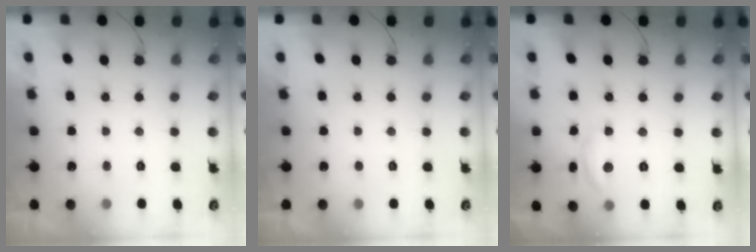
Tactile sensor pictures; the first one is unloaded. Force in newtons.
{"total": 0.0}
{"total": 7.9, "press": 7.9, "slide": 0.3}